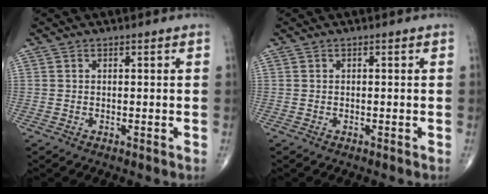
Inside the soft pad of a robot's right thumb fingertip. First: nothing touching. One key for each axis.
{"total": 0.0}